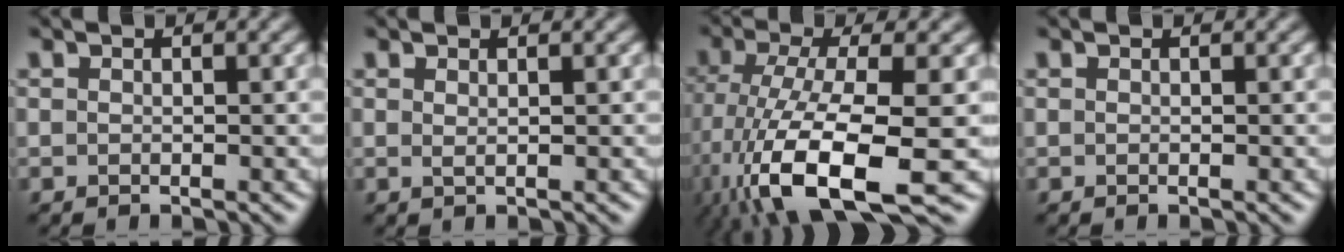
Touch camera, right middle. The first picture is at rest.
{"total": 0.6, "force": [0.4, 0.1, 0.4], "torque": [-0.008, -0.002, 0.007]}
{"total": 12.1, "force": [-4.7, 3.8, 10.5], "torque": [-0.211, -0.016, -0.084]}
{"total": 0.0}